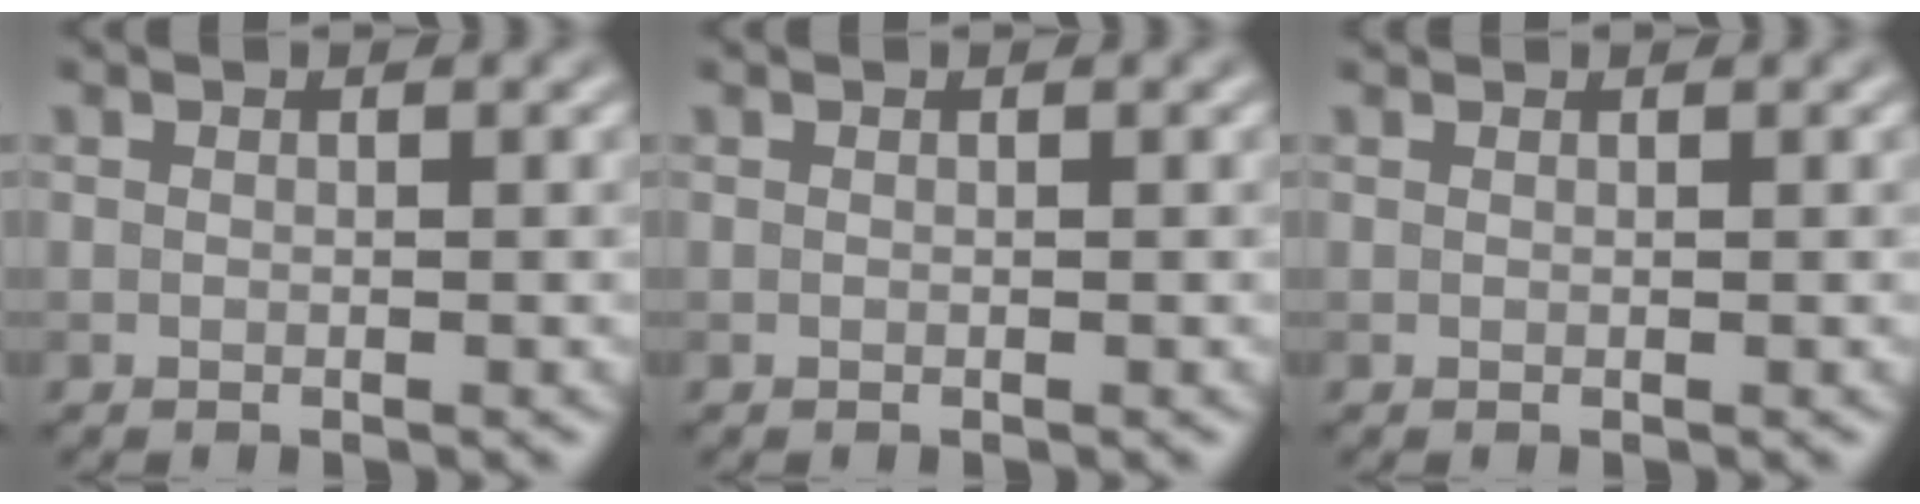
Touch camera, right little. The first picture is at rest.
{"total": 0.0}
{"total": 1.0, "force": [1.0, 0.1, 0.2], "torque": [-0.009, -0.003, 0.010]}